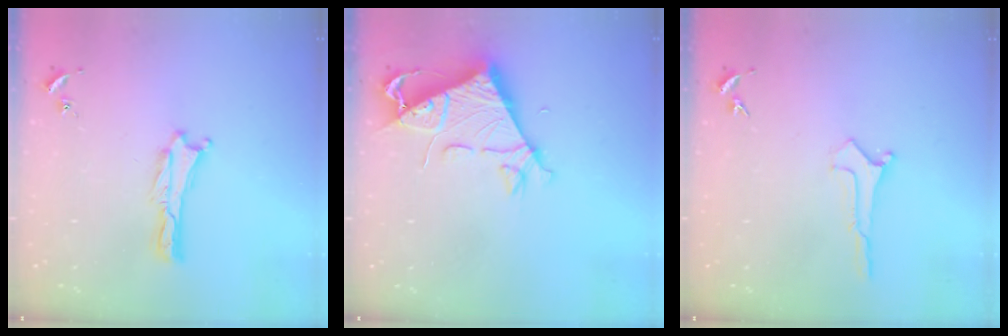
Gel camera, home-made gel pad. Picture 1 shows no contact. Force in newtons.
{"total": 7.4, "press": 7.4, "slide": 0.7}
{"total": 0.0}